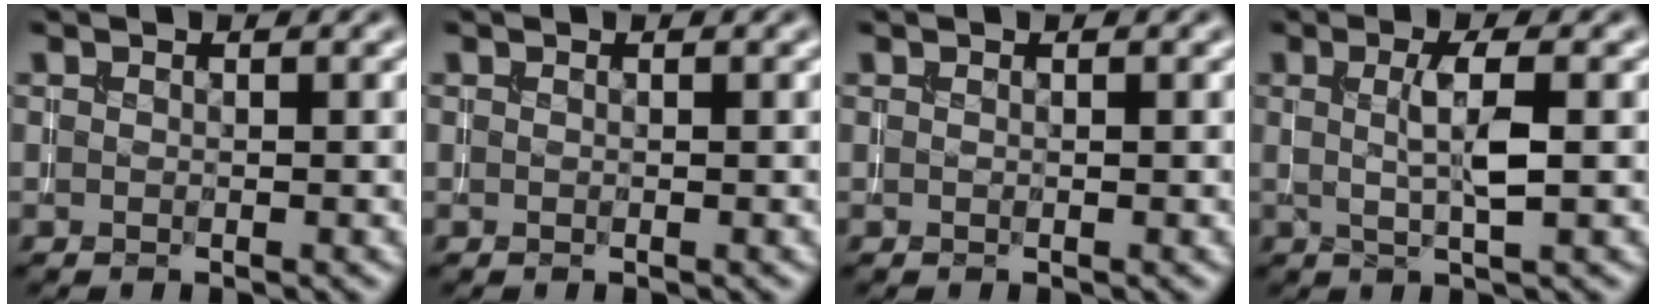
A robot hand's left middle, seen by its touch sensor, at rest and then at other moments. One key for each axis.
{"total": 0.0}
{"total": 0.0}
{"total": 3.1, "fx": 0.4, "fy": 0.5, "fz": 3.1, "tx": -0.054, "ty": 0.004, "tz": 0.005}